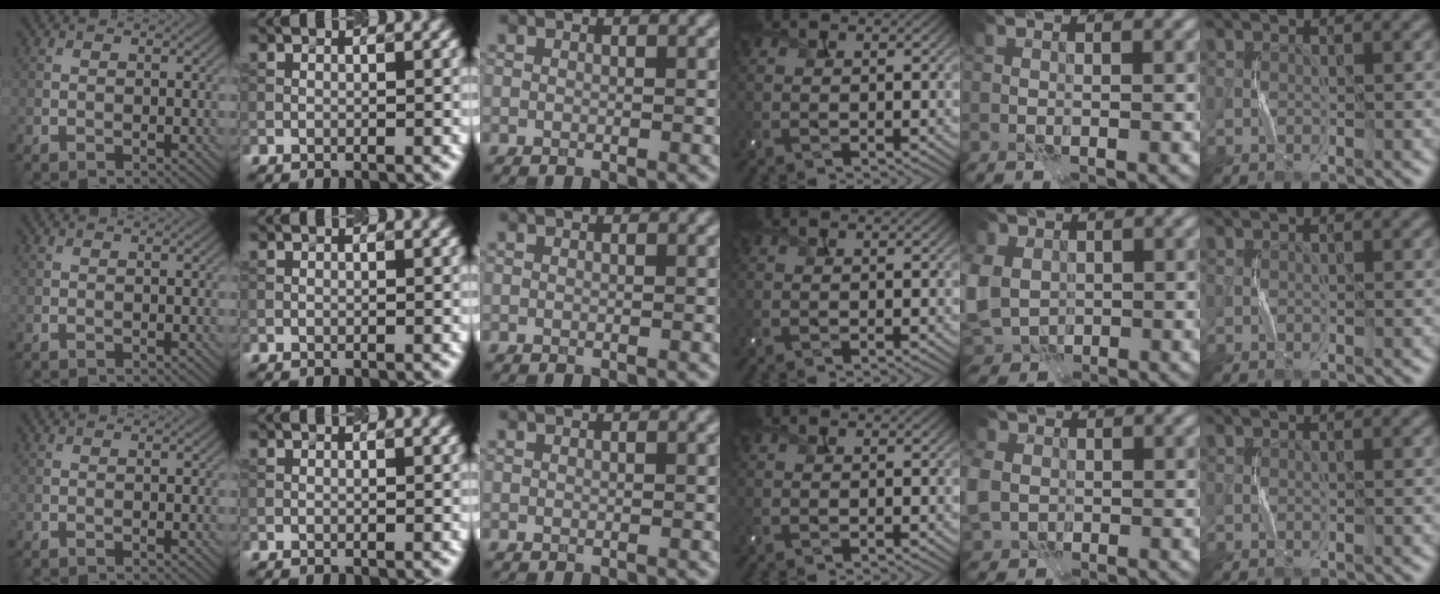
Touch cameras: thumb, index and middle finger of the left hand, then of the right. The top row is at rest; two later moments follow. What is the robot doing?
{"motion": "press", "object": "camera"}